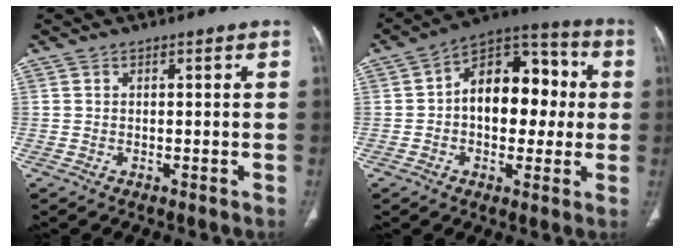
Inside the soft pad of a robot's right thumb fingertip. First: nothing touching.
{"total": 16.2, "force": [0.8, 10.5, 12.3], "torque": [-0.133, 0.038, 0.003]}